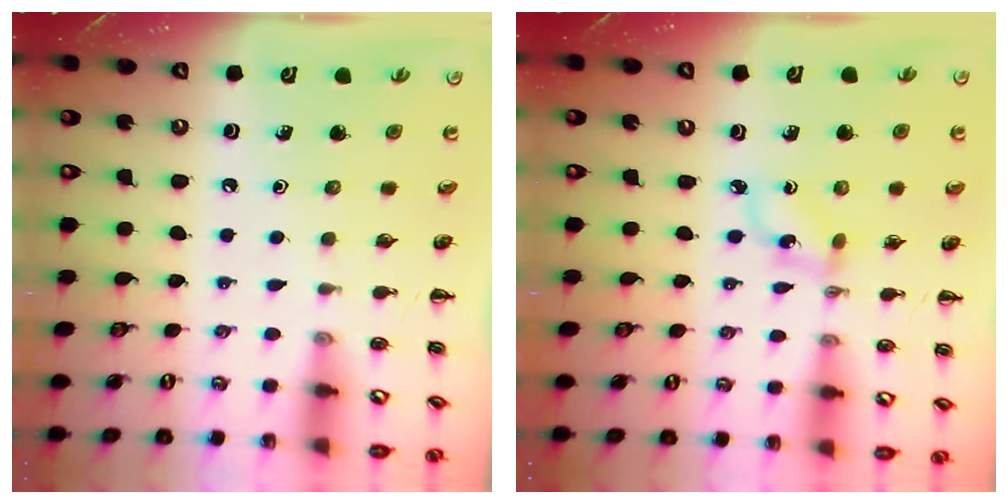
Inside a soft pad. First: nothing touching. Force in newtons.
{"total": 1.8, "press": 1.7, "slide": 0.5}